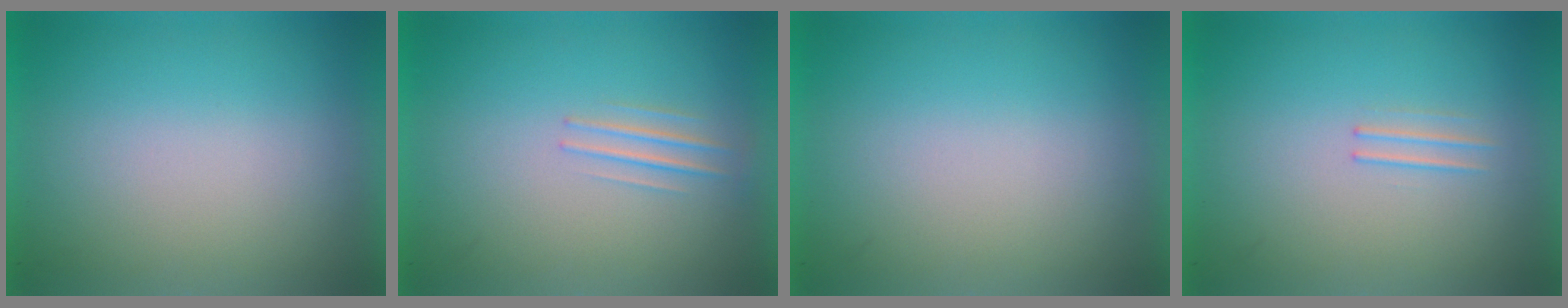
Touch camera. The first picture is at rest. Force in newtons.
{"total": 1.3}
{"total": 0.0}
{"total": 1.1}